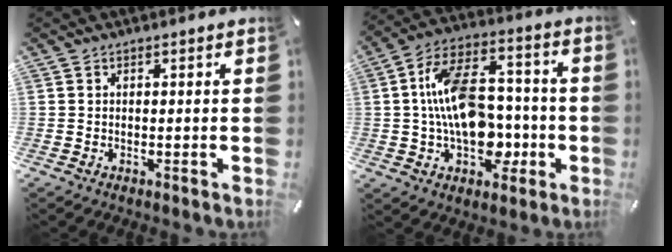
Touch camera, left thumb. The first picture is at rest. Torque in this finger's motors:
{"motor_torque": [2.50, 2.51, 1.23, 0.89, 0.22]}